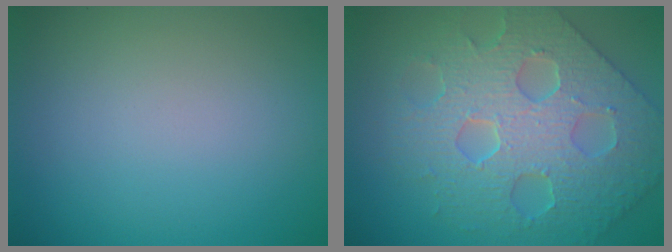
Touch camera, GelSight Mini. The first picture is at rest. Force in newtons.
{"total": 6.9, "press": 6.1, "slide": 3.3}